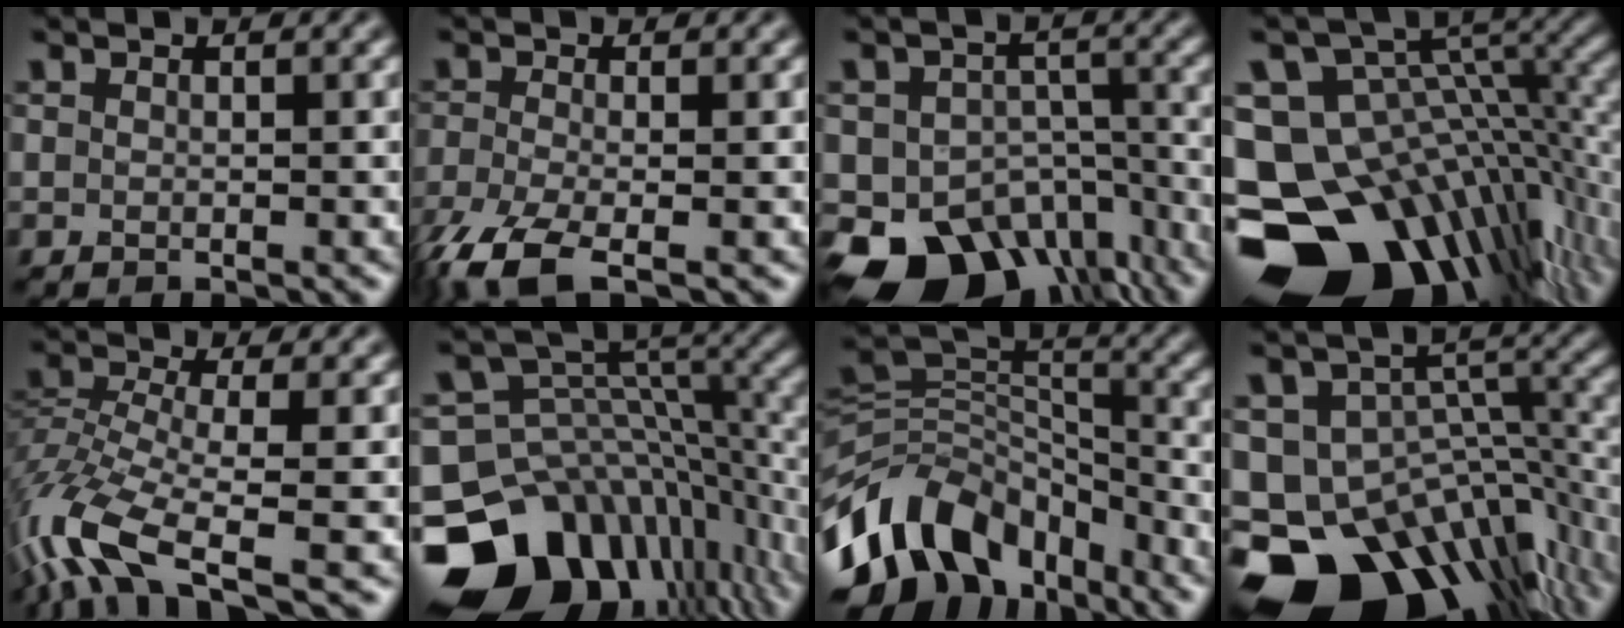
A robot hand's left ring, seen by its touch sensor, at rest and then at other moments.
{"total": 6.0, "force": [-4.0, 1.6, 4.1], "torque": [-0.096, -0.016, -0.085]}
{"total": 12.1, "force": [-7.7, 7.6, 5.5], "torque": [-0.082, -0.022, -0.106]}
{"total": 18.6, "force": [-8.0, 12.0, 11.6], "torque": [-0.186, 0.014, -0.104]}
{"total": 9.6, "force": [-5.8, 2.7, 7.1], "torque": [-0.158, -0.006, -0.116]}
{"total": 15.8, "force": [-8.3, 10.6, 8.3], "torque": [-0.169, -0.024, -0.129]}
{"total": 11.4, "force": [-6.5, 7.0, 6.2], "torque": [-0.105, 0.023, -0.137]}
{"total": 18.0, "force": [-11.7, 10.9, 8.4], "torque": [-0.143, -0.023, -0.153]}